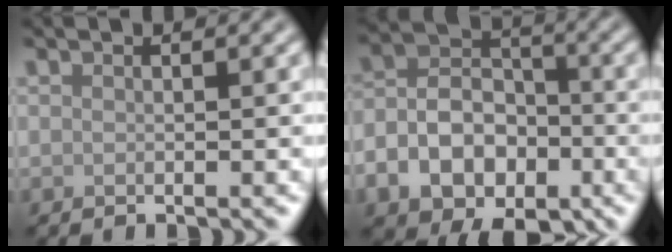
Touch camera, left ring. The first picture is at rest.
{"total": 7.6, "force": [-2.8, 5.2, 4.8], "torque": [-0.084, -0.005, -0.056]}